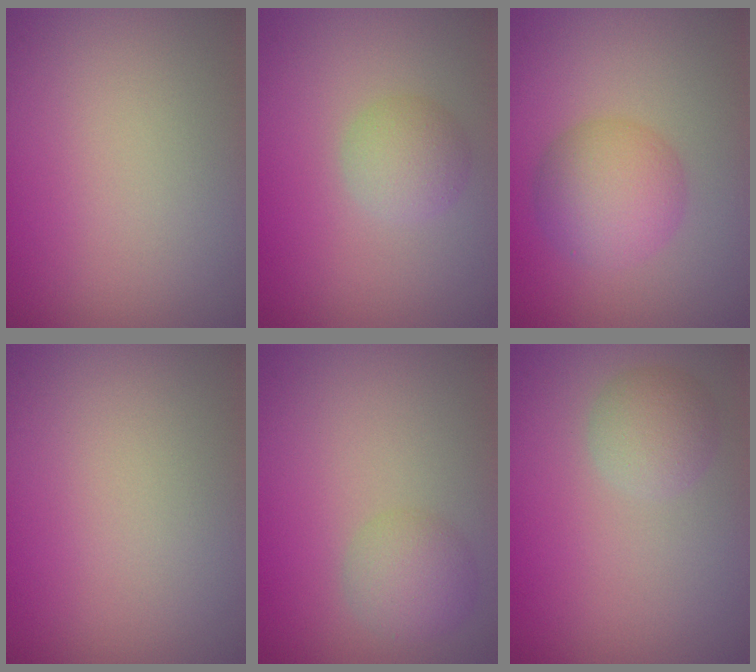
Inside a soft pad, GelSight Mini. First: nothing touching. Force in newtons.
{"total": 2.3, "press": 2.3, "slide": 0.1}
{"total": 4.4, "press": 4.4, "slide": 0.1}
{"total": 0.0}
{"total": 2.1, "press": 2.1, "slide": 0.2}
{"total": 2.2, "press": 2.2, "slide": 0.1}